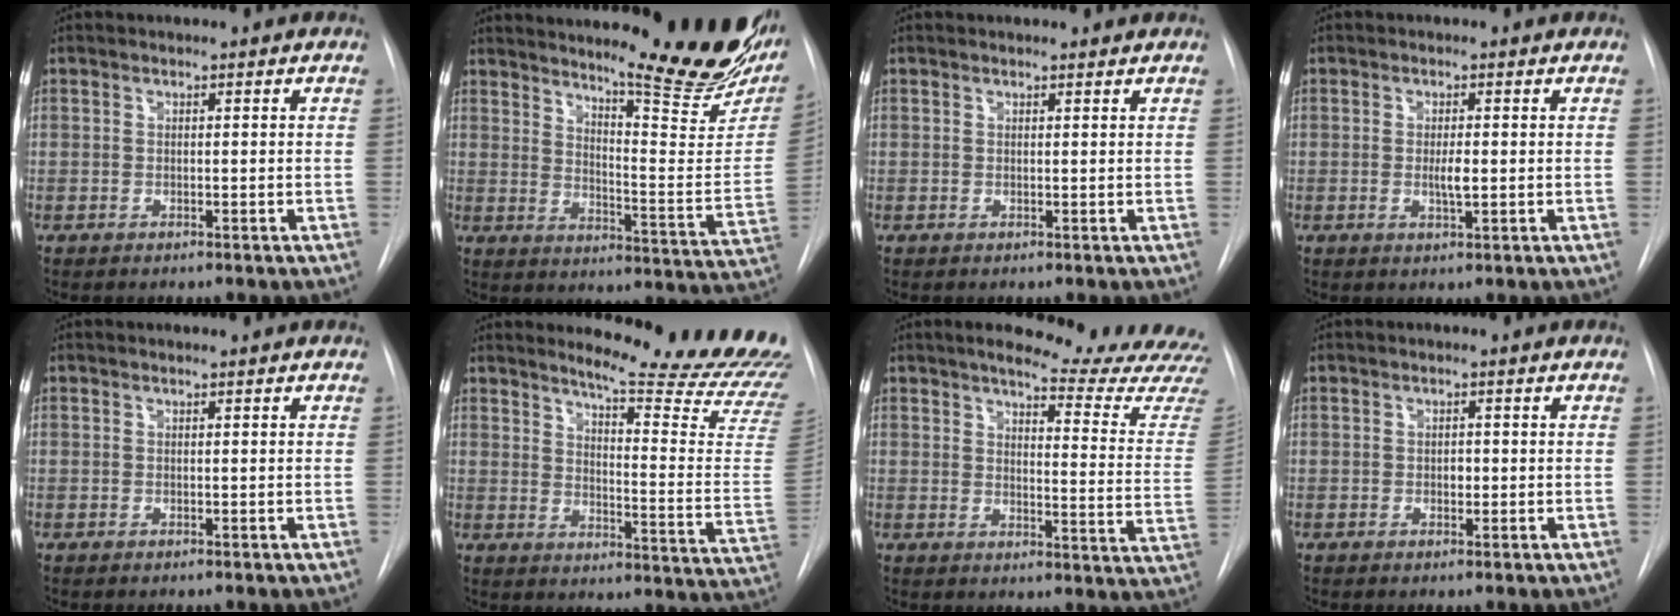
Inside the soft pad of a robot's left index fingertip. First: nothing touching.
{"total": 26.7, "force": [21.2, 3.5, 15.8], "torque": [-0.222, -0.074, 0.269]}
{"total": 1.7, "force": [1.7, 0.2, 0.2], "torque": [-0.010, 0.003, 0.018]}
{"total": 2.2, "force": [0.0, 0.4, 2.2], "torque": [-0.041, -0.002, 0.001]}
{"total": 0.7, "force": [0.6, 0.0, 0.1], "torque": [-0.008, 0.005, 0.009]}
{"total": 21.2, "force": [20.0, -0.6, 7.0], "torque": [-0.102, -0.153, 0.232]}
{"total": 20.4, "force": [19.2, 0.7, 7.0], "torque": [-0.082, -0.114, 0.211]}
{"total": 1.0, "force": [0.0, 0.7, 0.7], "torque": [-0.009, 0.002, 0.000]}